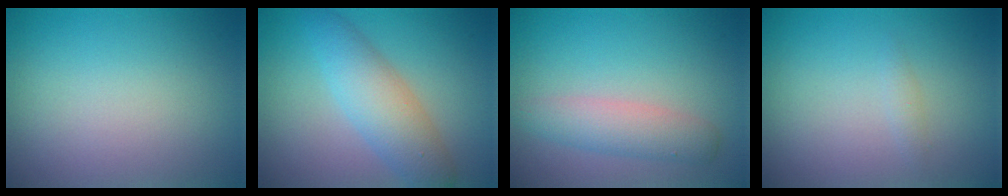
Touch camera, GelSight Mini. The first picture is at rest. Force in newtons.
{"total": 4.8, "press": 4.8, "slide": 0.1}
{"total": 3.0, "press": 3.0, "slide": 0.1}
{"total": 0.7, "press": 0.7, "slide": 0.0}